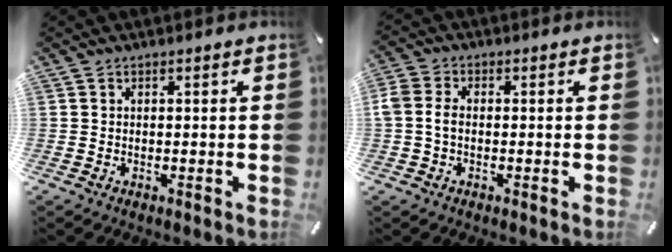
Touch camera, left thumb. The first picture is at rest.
{"total": 4.4, "force": [-0.6, 3.1, 3.0], "torque": [-0.068, 0.005, -0.014]}